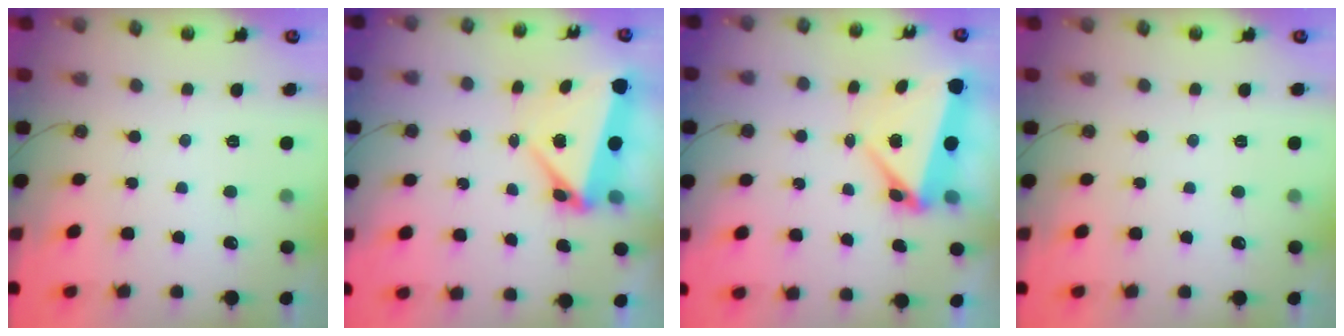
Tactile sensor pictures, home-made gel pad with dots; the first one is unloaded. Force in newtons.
{"total": 6.7, "press": 6.7, "slide": 0.8}
{"total": 6.7, "press": 6.7, "slide": 0.8}
{"total": 1.5, "press": 0.8, "slide": 1.3}